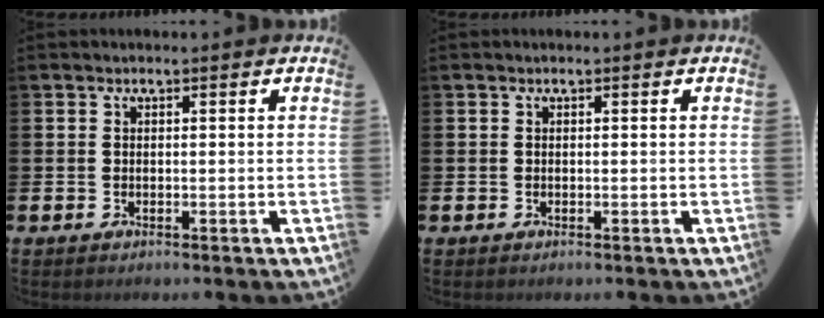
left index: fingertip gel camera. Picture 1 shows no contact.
{"total": 0.0}